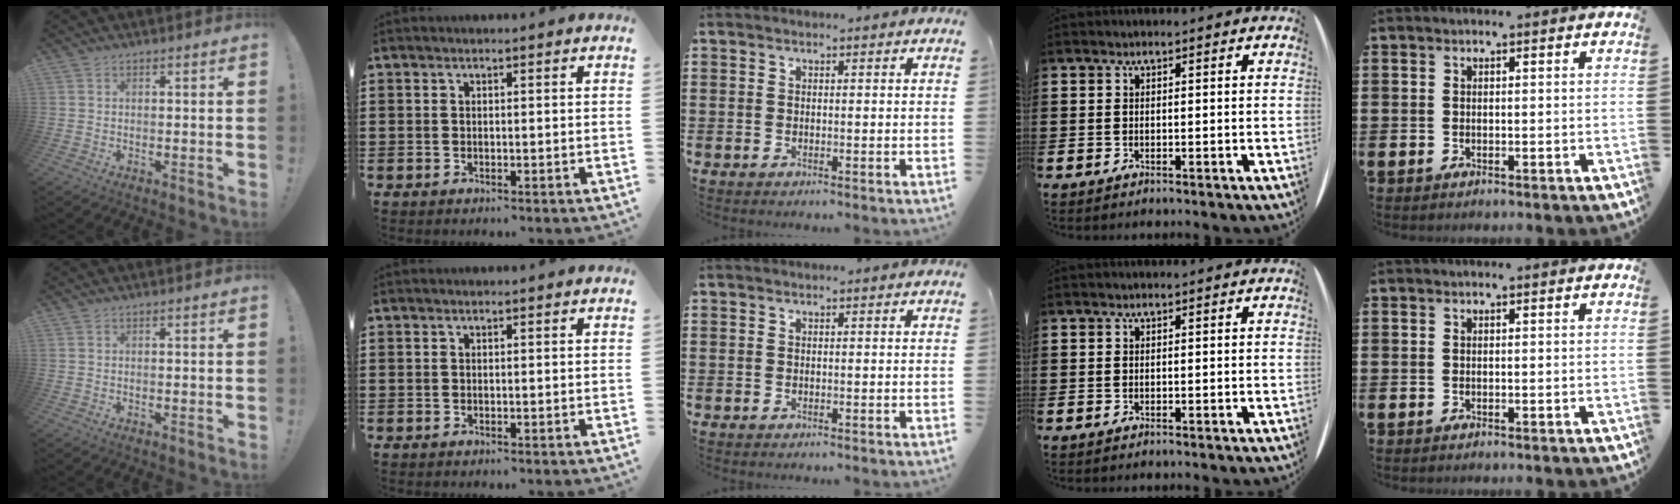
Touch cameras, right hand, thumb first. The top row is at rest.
{}